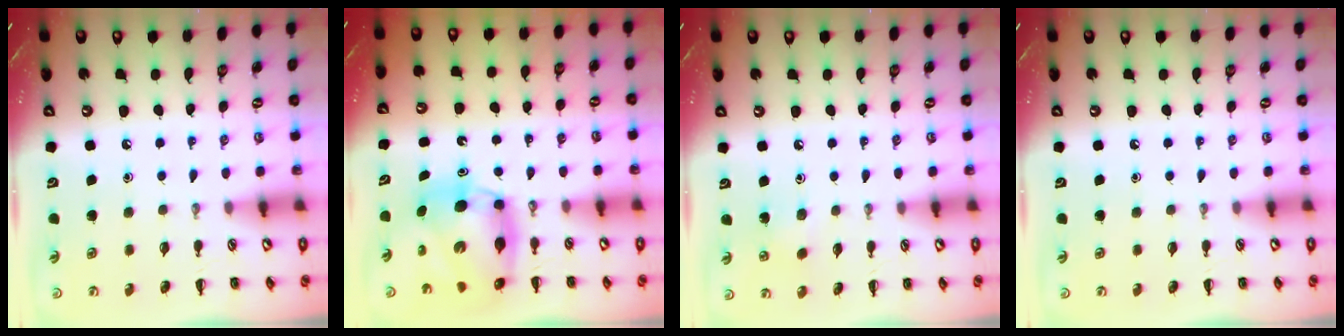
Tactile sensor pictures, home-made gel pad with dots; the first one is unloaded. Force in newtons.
{"total": 8.3, "press": 8.0, "slide": 2.2}
{"total": 3.5, "press": 3.4, "slide": 1.0}
{"total": 0.0}